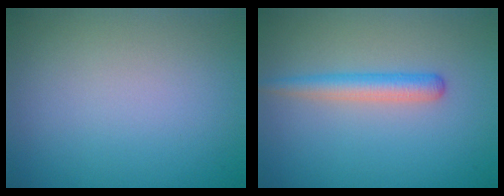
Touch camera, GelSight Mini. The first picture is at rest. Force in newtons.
{"total": 2.5, "press": 2.5, "slide": 0.1}